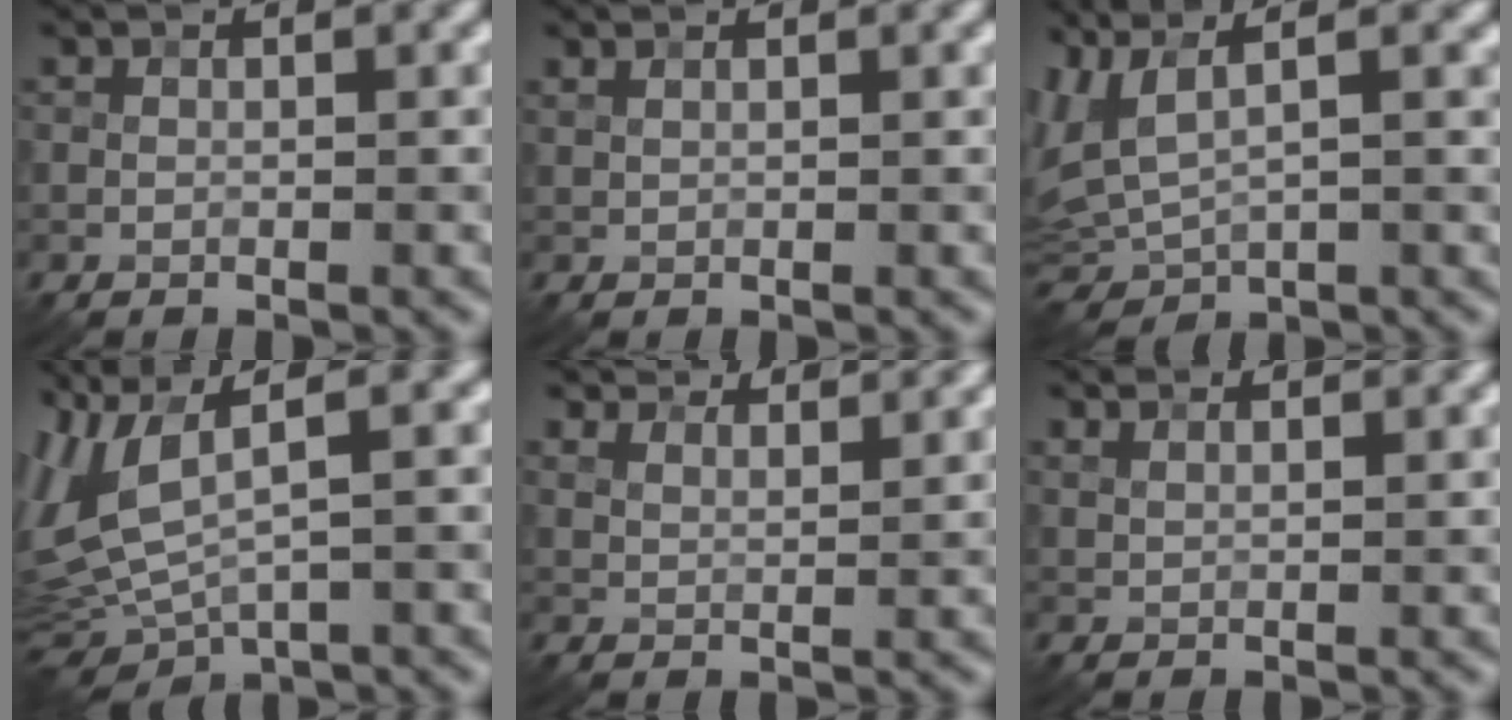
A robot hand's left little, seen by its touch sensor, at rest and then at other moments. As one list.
[{"total": 1.0, "force": [0.9, 0.2, 0.4], "torque": [-0.010, 0.000, 0.013]}, {"total": 4.7, "force": [1.9, 1.9, 3.8], "torque": [-0.103, 0.011, 0.039]}, {"total": 7.8, "force": [2.1, 2.9, 7.0], "torque": [-0.170, -0.001, 0.046]}, {"total": 8.7, "force": [7.6, 2.6, 3.4], "torque": [-0.077, 0.008, 0.120]}, {"total": 5.6, "force": [4.6, 2.0, 2.6], "torque": [-0.051, 0.027, 0.065]}]